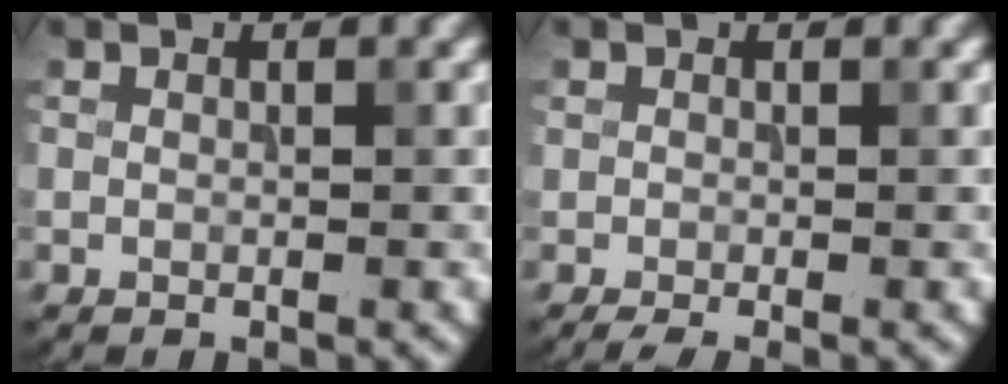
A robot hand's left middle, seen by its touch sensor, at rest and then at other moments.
{"total": 1.3, "force": [-0.8, 0.9, 0.6], "torque": [-0.008, -0.004, -0.021]}